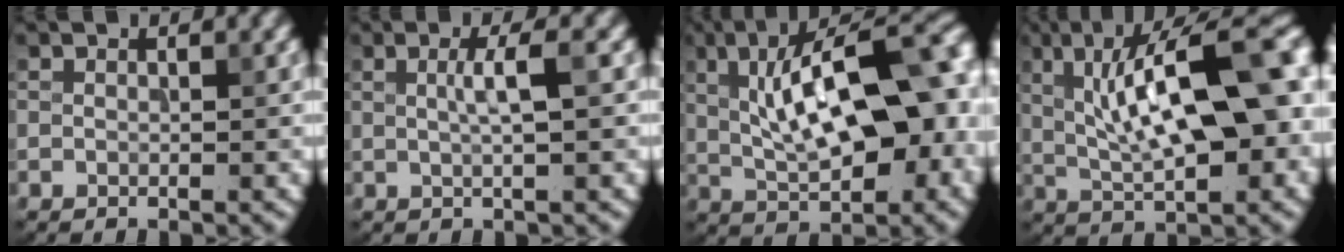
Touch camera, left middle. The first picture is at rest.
{"total": 2.6, "force": [0.3, 0.5, 2.6], "torque": [-0.043, 0.008, 0.002]}
{"total": 15.0, "force": [1.1, 6.1, 13.6], "torque": [-0.187, 0.022, 0.010]}
{"total": 14.8, "force": [1.9, 5.1, 13.8], "torque": [-0.202, 0.021, 0.021]}